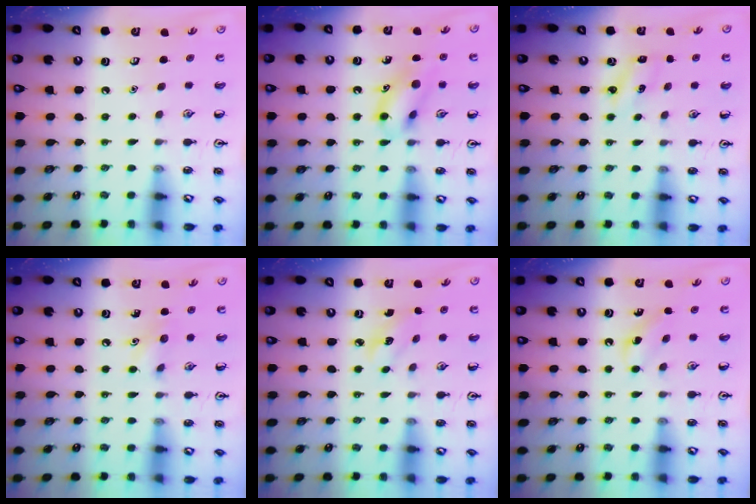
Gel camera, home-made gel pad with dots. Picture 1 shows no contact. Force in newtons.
{"total": 12.2, "press": 12.0, "slide": 2.2}
{"total": 2.5, "press": 2.3, "slide": 0.8}
{"total": 7.1, "press": 6.8, "slide": 1.8}
{"total": 2.3, "press": 2.1, "slide": 0.8}
{"total": 5.0, "press": 4.8, "slide": 1.5}